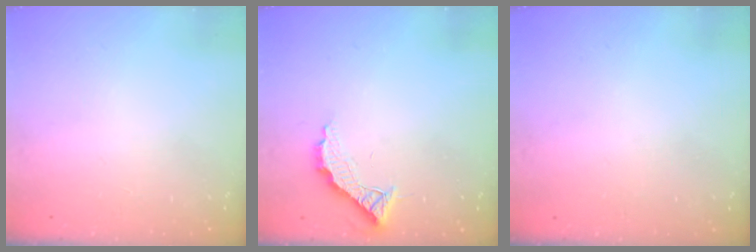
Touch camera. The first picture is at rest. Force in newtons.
{"total": 8.6, "press": 8.6, "slide": 0.5}
{"total": 3.2, "press": 3.2, "slide": 0.1}